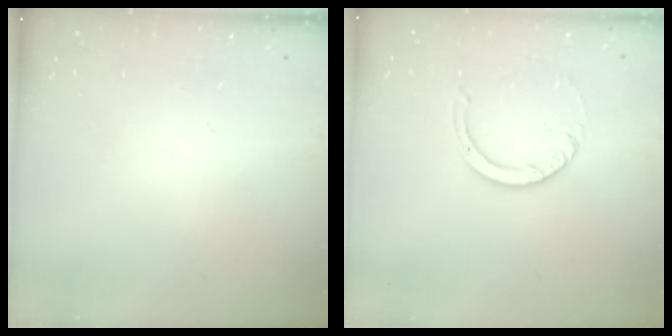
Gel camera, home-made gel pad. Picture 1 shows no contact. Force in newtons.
{"total": 3.6, "press": 3.6, "slide": 0.4}